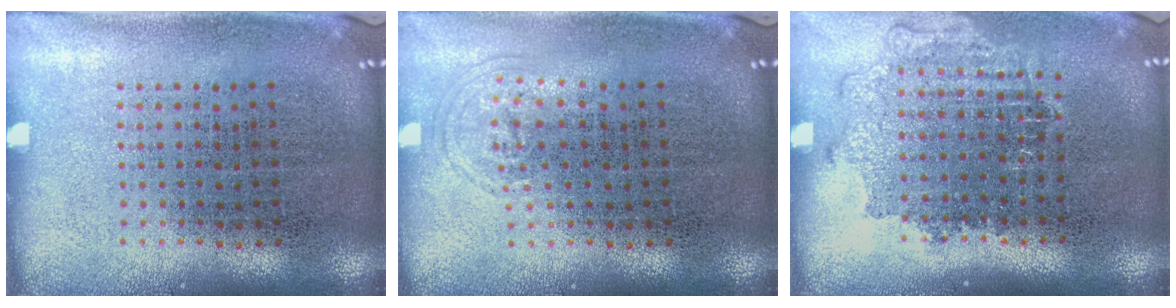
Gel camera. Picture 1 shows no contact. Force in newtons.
{"total": 0.6, "press": 0.5, "slide": 0.3}
{"total": 1.3, "press": 1.1, "slide": 0.6}